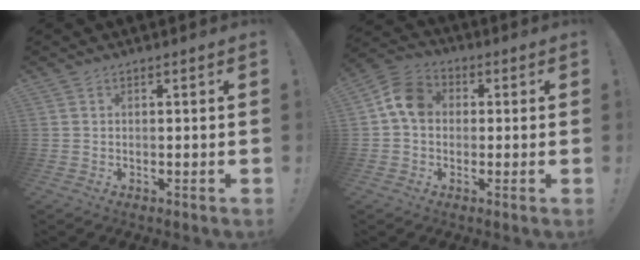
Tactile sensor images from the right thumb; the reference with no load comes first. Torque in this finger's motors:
{"motor_torque": [1.16, 1.29, 0.96, -0.09, 0.06]}